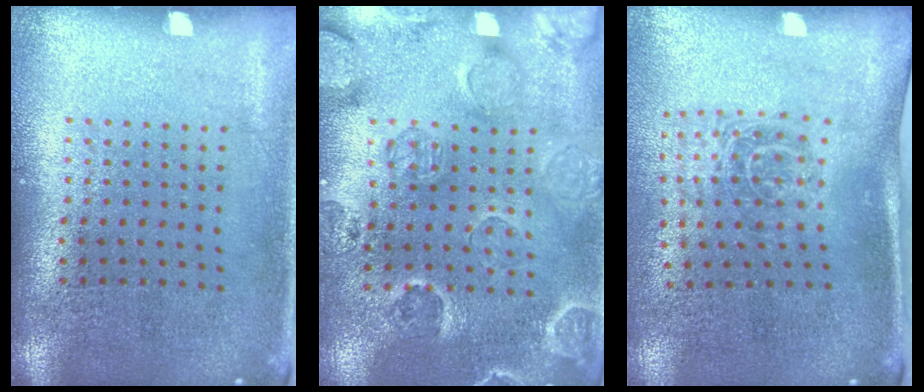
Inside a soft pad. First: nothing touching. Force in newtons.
{"total": 2.4, "press": 2.1, "slide": 1.1}
{"total": 1.7, "press": 1.1, "slide": 1.3}